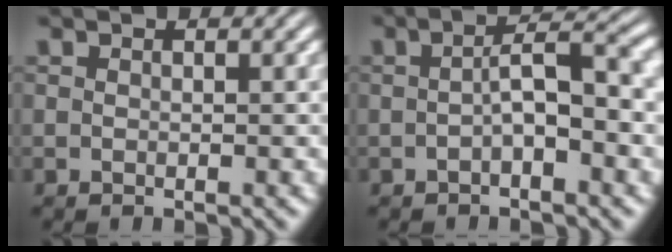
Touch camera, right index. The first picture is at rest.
{"total": 2.9, "force": [-0.6, -0.5, 2.8], "torque": [-0.031, 0.009, -0.011]}